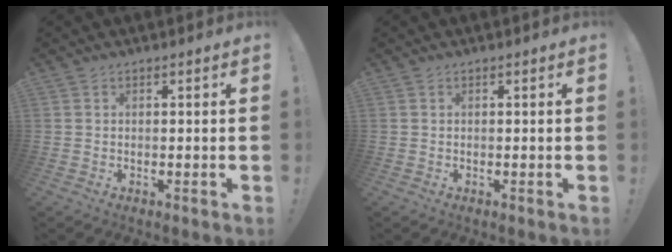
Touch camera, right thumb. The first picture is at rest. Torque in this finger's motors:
{"motor_torque": [0.00, 0.00, -0.04, 0.02, 0.00]}